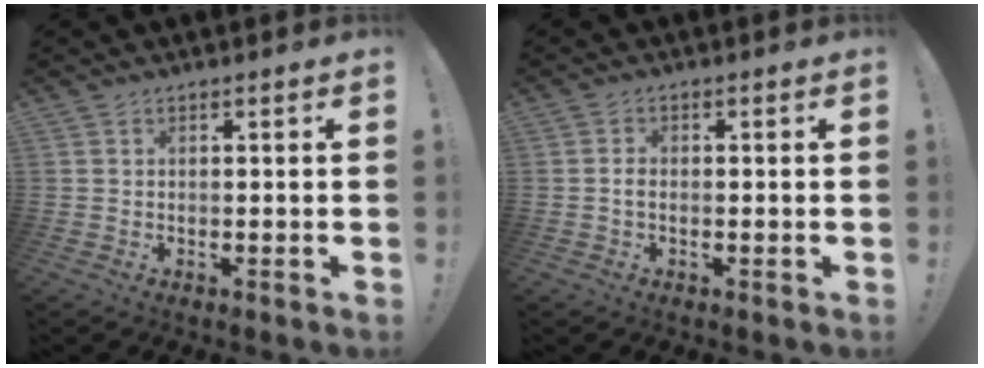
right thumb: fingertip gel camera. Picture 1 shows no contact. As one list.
[{"total": 1.6, "force": [-0.5, 0.8, 1.3], "torque": [-0.030, 0.008, -0.008]}]